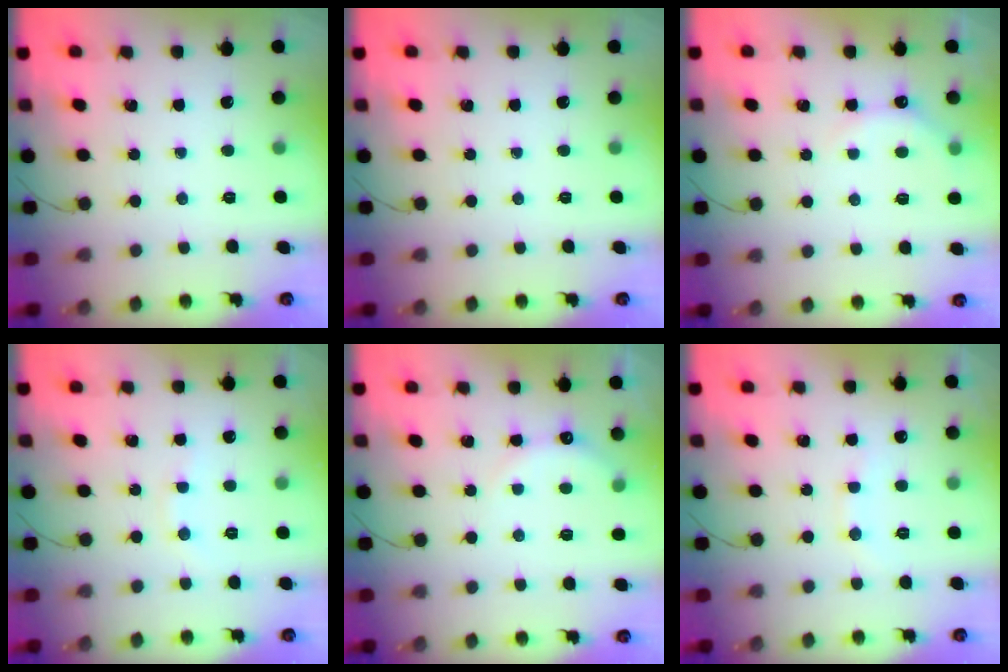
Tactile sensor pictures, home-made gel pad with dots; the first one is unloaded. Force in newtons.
{"total": 0.0}
{"total": 5.8, "press": 5.7, "slide": 1.3}
{"total": 5.7, "press": 5.6, "slide": 1.0}
{"total": 6.7, "press": 6.6, "slide": 1.0}
{"total": 7.7, "press": 7.6, "slide": 1.1}